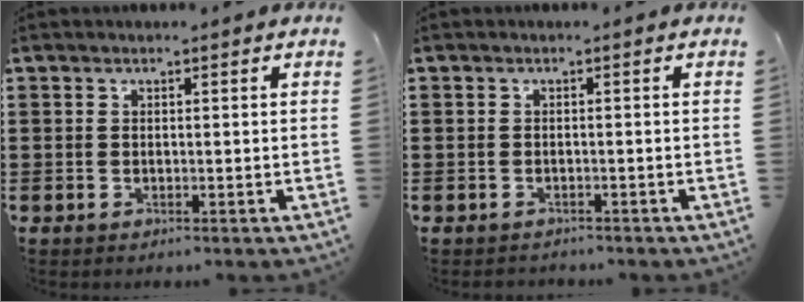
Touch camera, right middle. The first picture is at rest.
{"total": 0.9, "force": [-0.8, 0.2, -0.1], "torque": [0.000, 0.002, -0.019]}